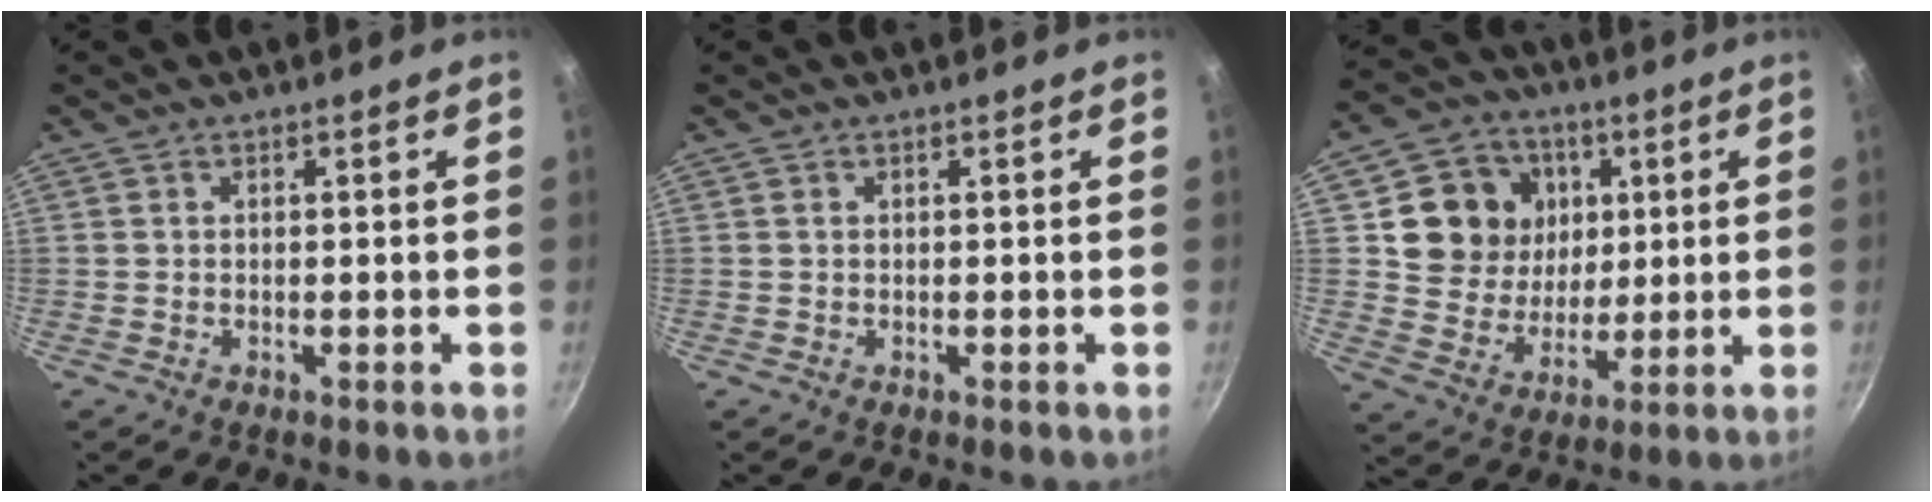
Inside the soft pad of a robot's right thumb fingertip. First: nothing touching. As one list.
[{"total": 0.0}, {"total": 14.7, "force": [4.2, 12.9, 5.7], "torque": [-0.070, -0.009, 0.077]}]